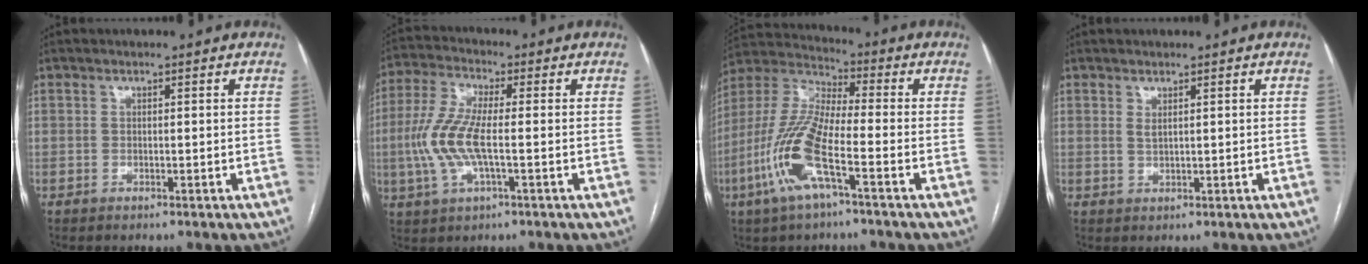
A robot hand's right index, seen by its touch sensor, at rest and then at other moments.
{"total": 9.5, "force": [-1.2, 2.3, 9.1], "torque": [-0.212, 0.004, -0.026]}
{"total": 13.6, "force": [-5.1, 2.7, 12.3], "torque": [-0.275, -0.003, -0.105]}
{"total": 1.0, "force": [0.6, 0.2, 0.8], "torque": [-0.017, -0.003, 0.015]}